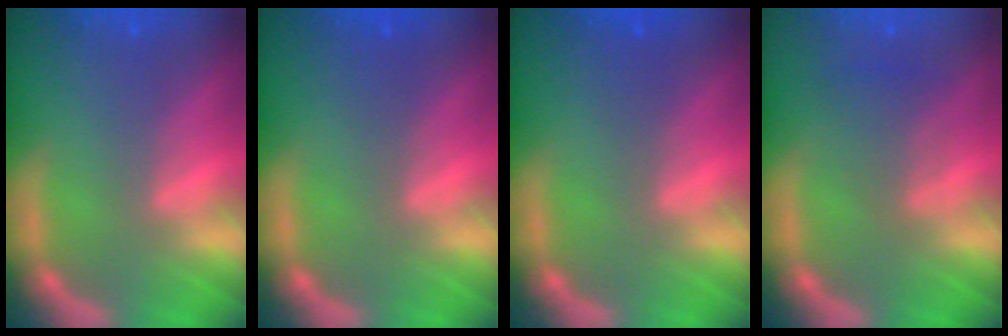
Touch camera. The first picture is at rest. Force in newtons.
{"total": 1.0}
{"total": 1.0}
{"total": 2.5}